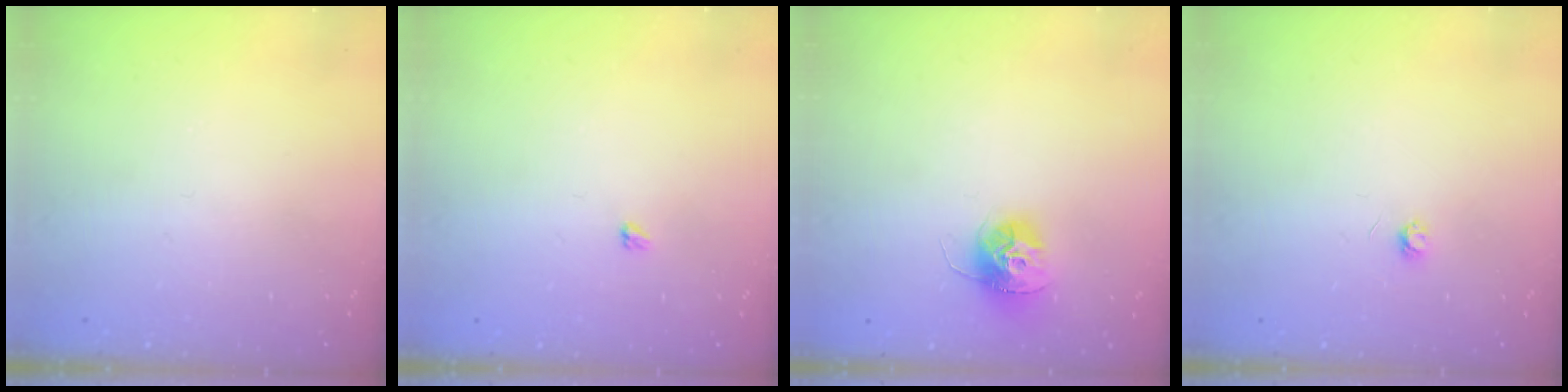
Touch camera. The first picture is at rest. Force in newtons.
{"total": 2.4, "press": 2.4, "slide": 0.4}
{"total": 12.1, "press": 12.1, "slide": 1.1}
{"total": 2.9, "press": 2.9, "slide": 0.3}